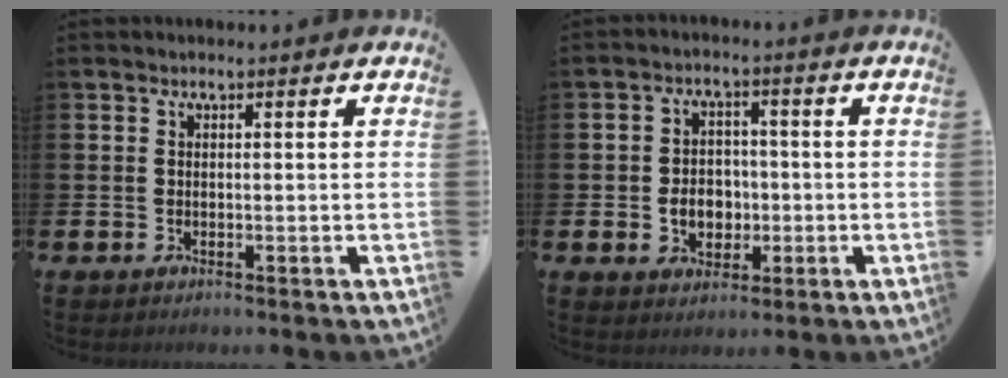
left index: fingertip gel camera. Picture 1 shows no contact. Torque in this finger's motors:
{"motor_torque": [1.00, 0.32, 0.13, 0.05]}